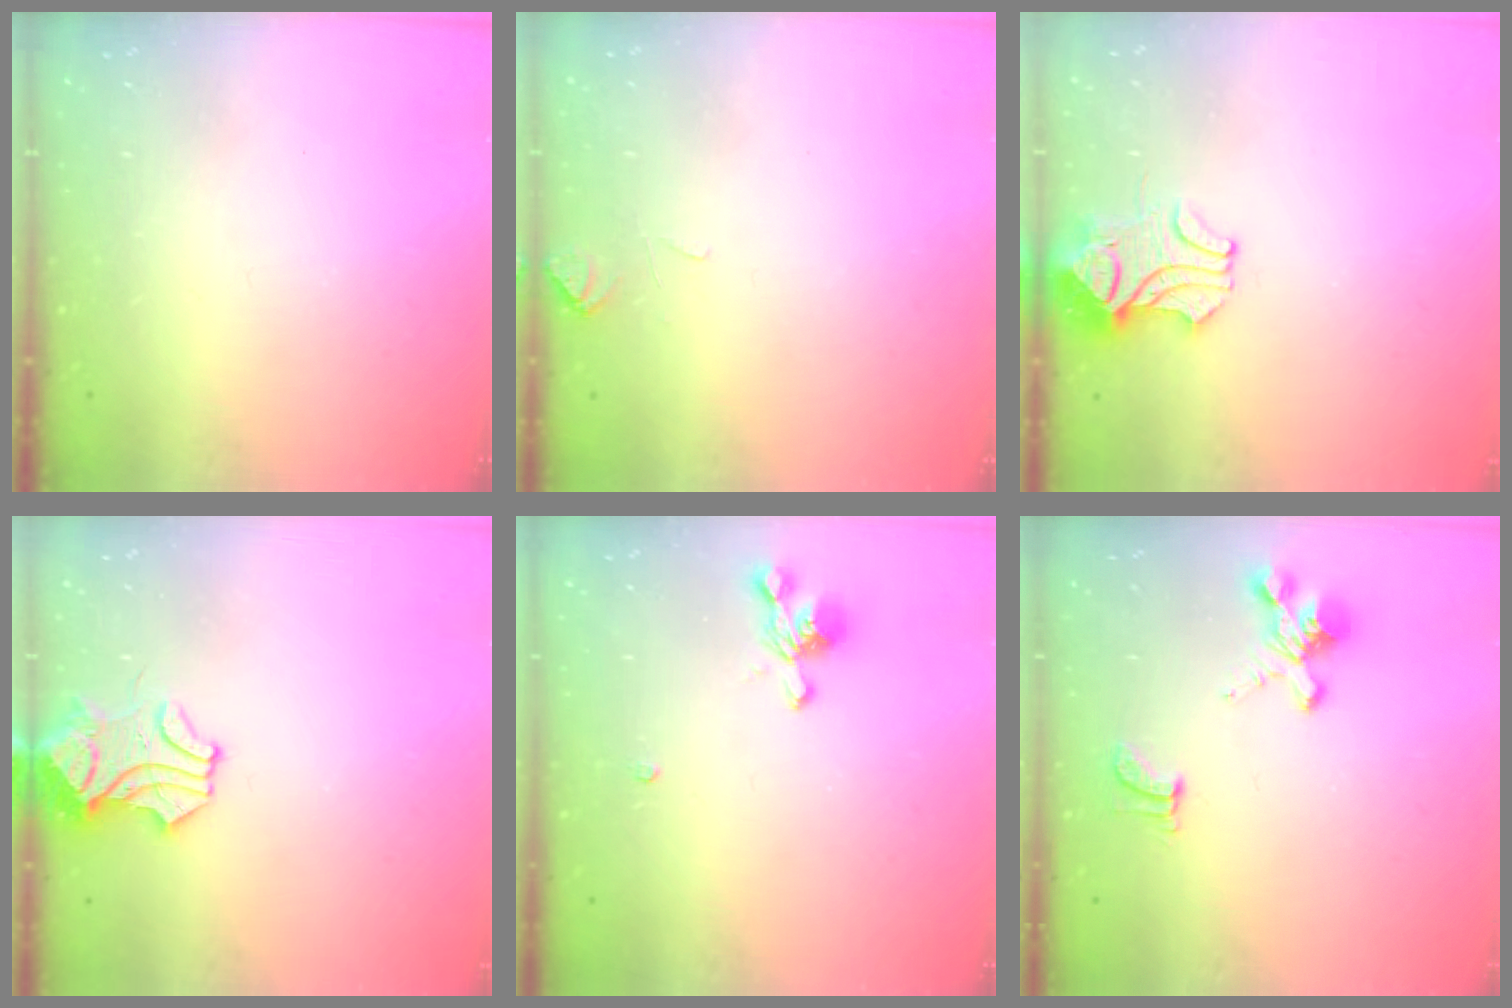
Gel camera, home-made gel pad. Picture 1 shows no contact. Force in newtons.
{"total": 0.5, "press": 0.1, "slide": 0.5}
{"total": 2.1, "press": 1.9, "slide": 0.9}
{"total": 1.7, "press": 1.5, "slide": 0.8}
{"total": 1.5, "press": 1.3, "slide": 0.8}
{"total": 2.0, "press": 1.6, "slide": 1.2}